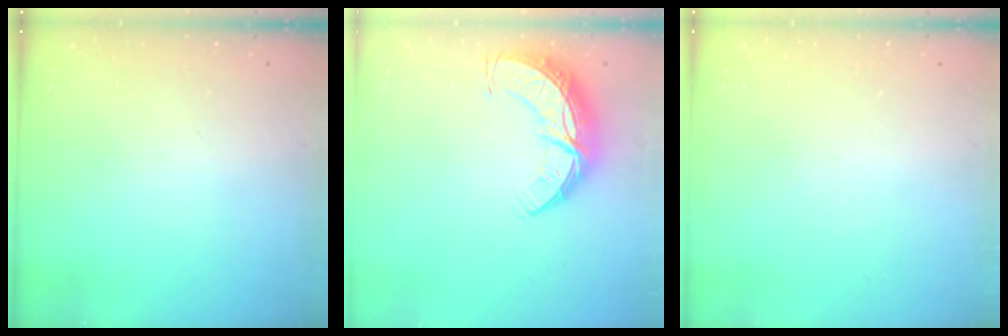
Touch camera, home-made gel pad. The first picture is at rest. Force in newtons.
{"total": 10.6, "press": 10.6, "slide": 0.9}
{"total": 0.0}